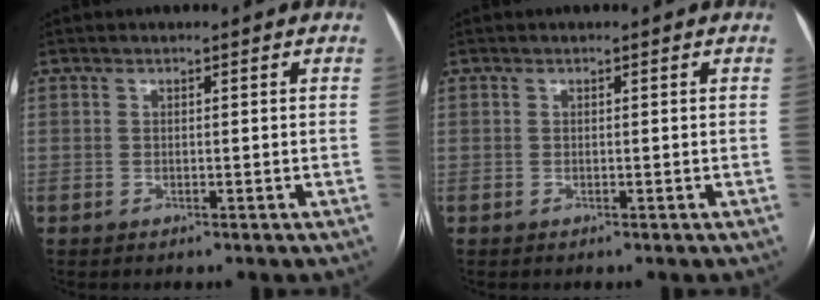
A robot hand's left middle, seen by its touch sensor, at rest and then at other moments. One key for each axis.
{"total": 0.0}